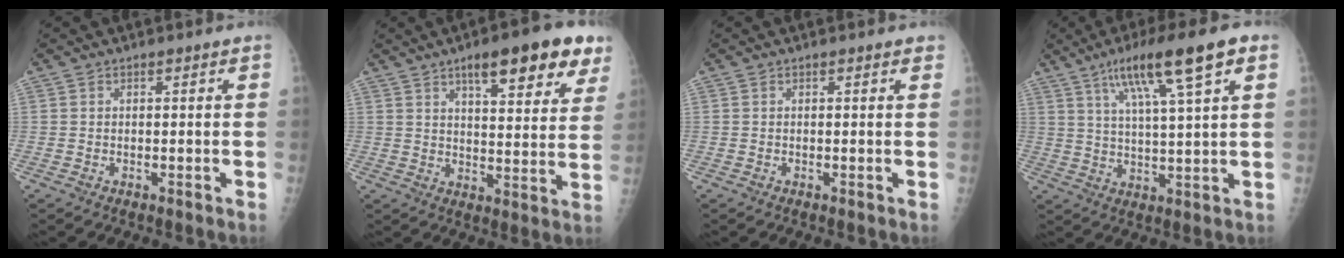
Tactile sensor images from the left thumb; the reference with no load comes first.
{"total": 16.3, "force": [9.5, 5.1, 12.2], "torque": [-0.128, -0.032, 0.130]}
{"total": 0.9, "force": [0.7, 0.4, 0.4], "torque": [0.000, -0.002, 0.004]}
{"total": 14.1, "force": [7.2, 1.8, 12.0], "torque": [-0.204, -0.007, 0.121]}